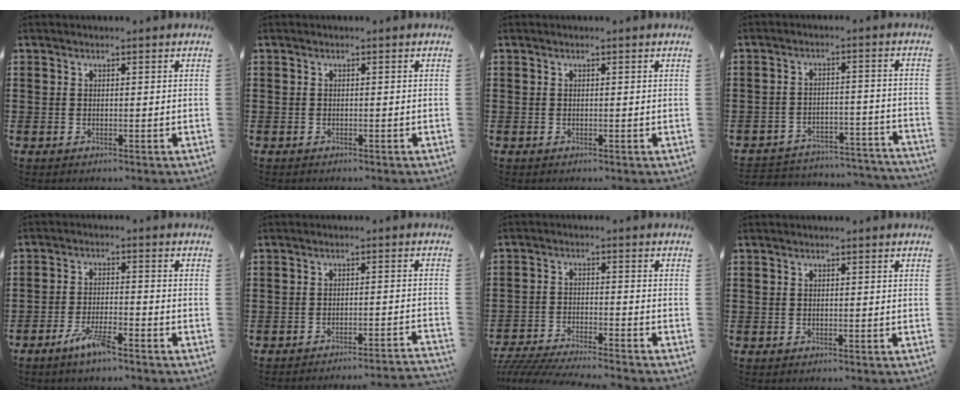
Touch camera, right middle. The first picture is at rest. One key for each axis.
{"total": 0.0}
{"total": 0.0}
{"total": 4.1, "fx": -4.0, "fy": 0.6, "fz": 0.4, "tx": -0.019, "ty": 0.002, "tz": -0.088}
{"total": 5.1, "fx": -3.5, "fy": 0.8, "fz": 3.6, "tx": -0.078, "ty": -0.002, "tz": -0.067}
{"total": 2.4, "fx": -2.3, "fy": -0.5, "fz": 0.5, "tx": -0.011, "ty": 0.000, "tz": -0.049}
{"total": 4.8, "fx": -4.7, "fy": -0.1, "fz": 1.0, "tx": -0.031, "ty": -0.010, "tz": -0.097}
{"total": 0.0}